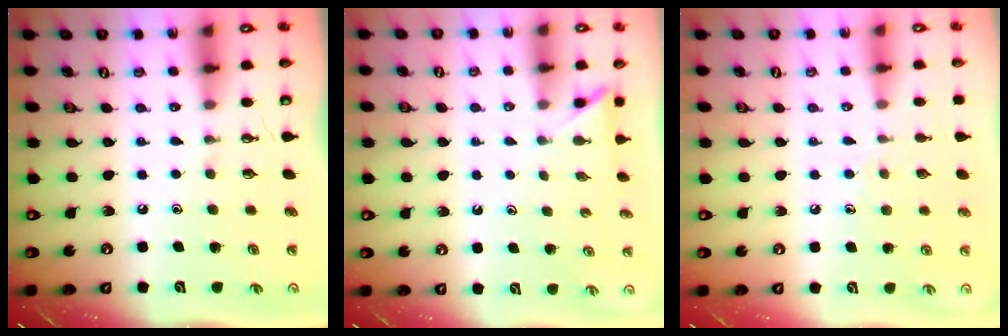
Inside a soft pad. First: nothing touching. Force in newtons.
{"total": 2.5, "press": 2.5, "slide": 0.3}
{"total": 7.4, "press": 7.4, "slide": 0.8}